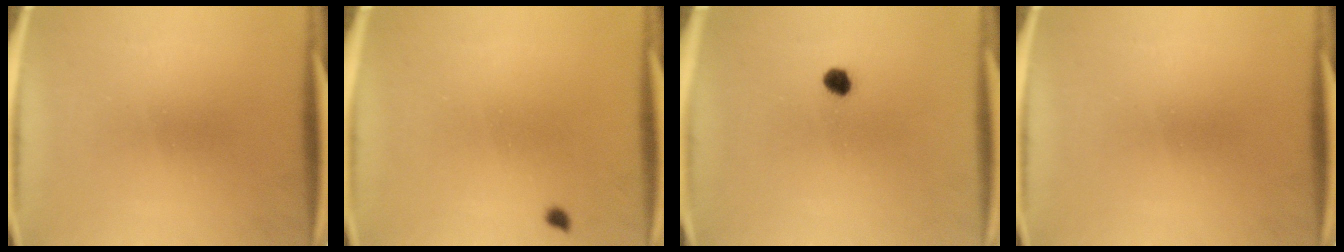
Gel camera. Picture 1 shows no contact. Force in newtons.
{"total": 0.7}
{"total": 2.2}
{"total": 0.0}